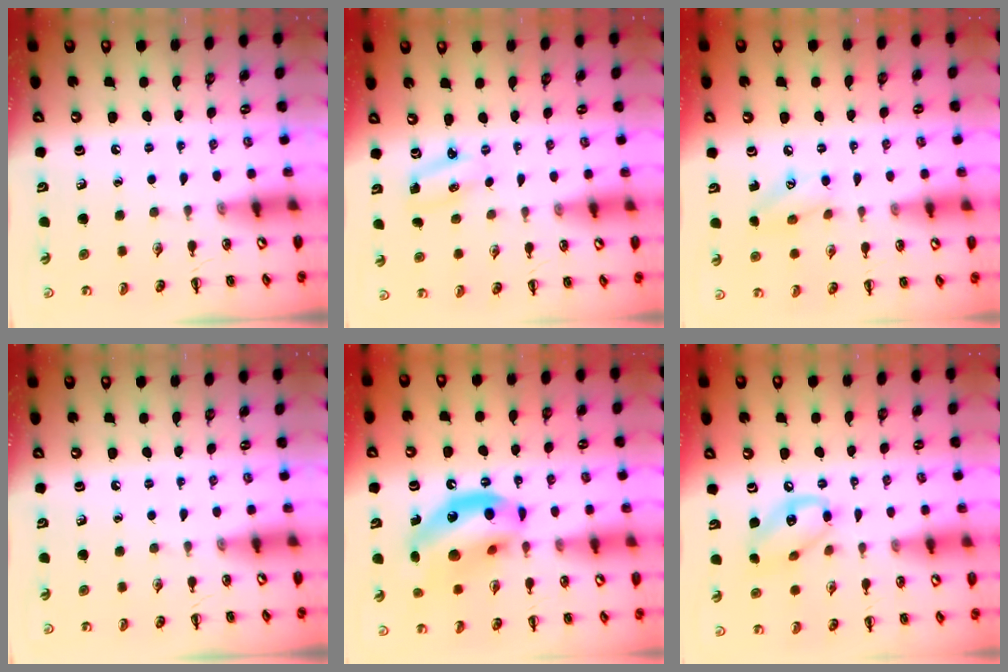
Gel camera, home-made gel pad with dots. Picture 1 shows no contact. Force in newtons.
{"total": 2.6, "press": 2.6, "slide": 0.5}
{"total": 8.2, "press": 8.1, "slide": 1.3}
{"total": 0.0}
{"total": 18.3, "press": 17.6, "slide": 4.8}
{"total": 10.9, "press": 10.6, "slide": 2.2}